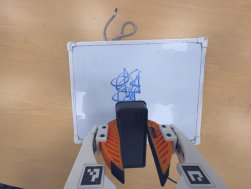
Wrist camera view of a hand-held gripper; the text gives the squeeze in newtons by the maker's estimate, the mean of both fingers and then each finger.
{"total": 8.7, "left": 8.8, "right": 8.6}